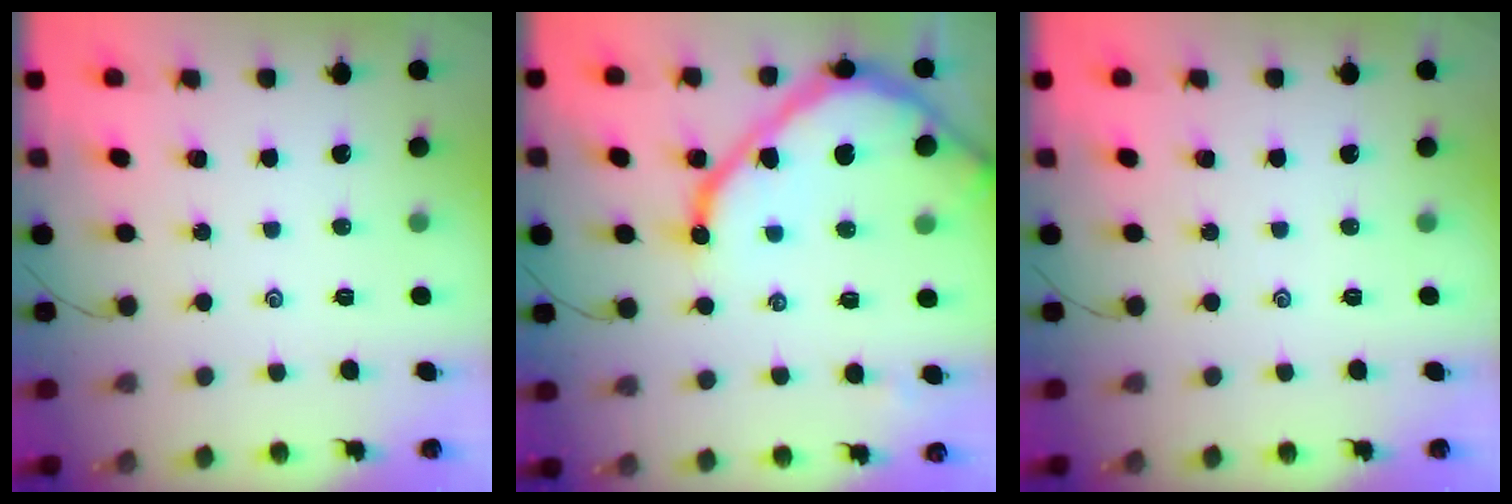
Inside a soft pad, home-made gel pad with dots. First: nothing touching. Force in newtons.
{"total": 15.4, "press": 15.3, "slide": 1.6}
{"total": 0.0}